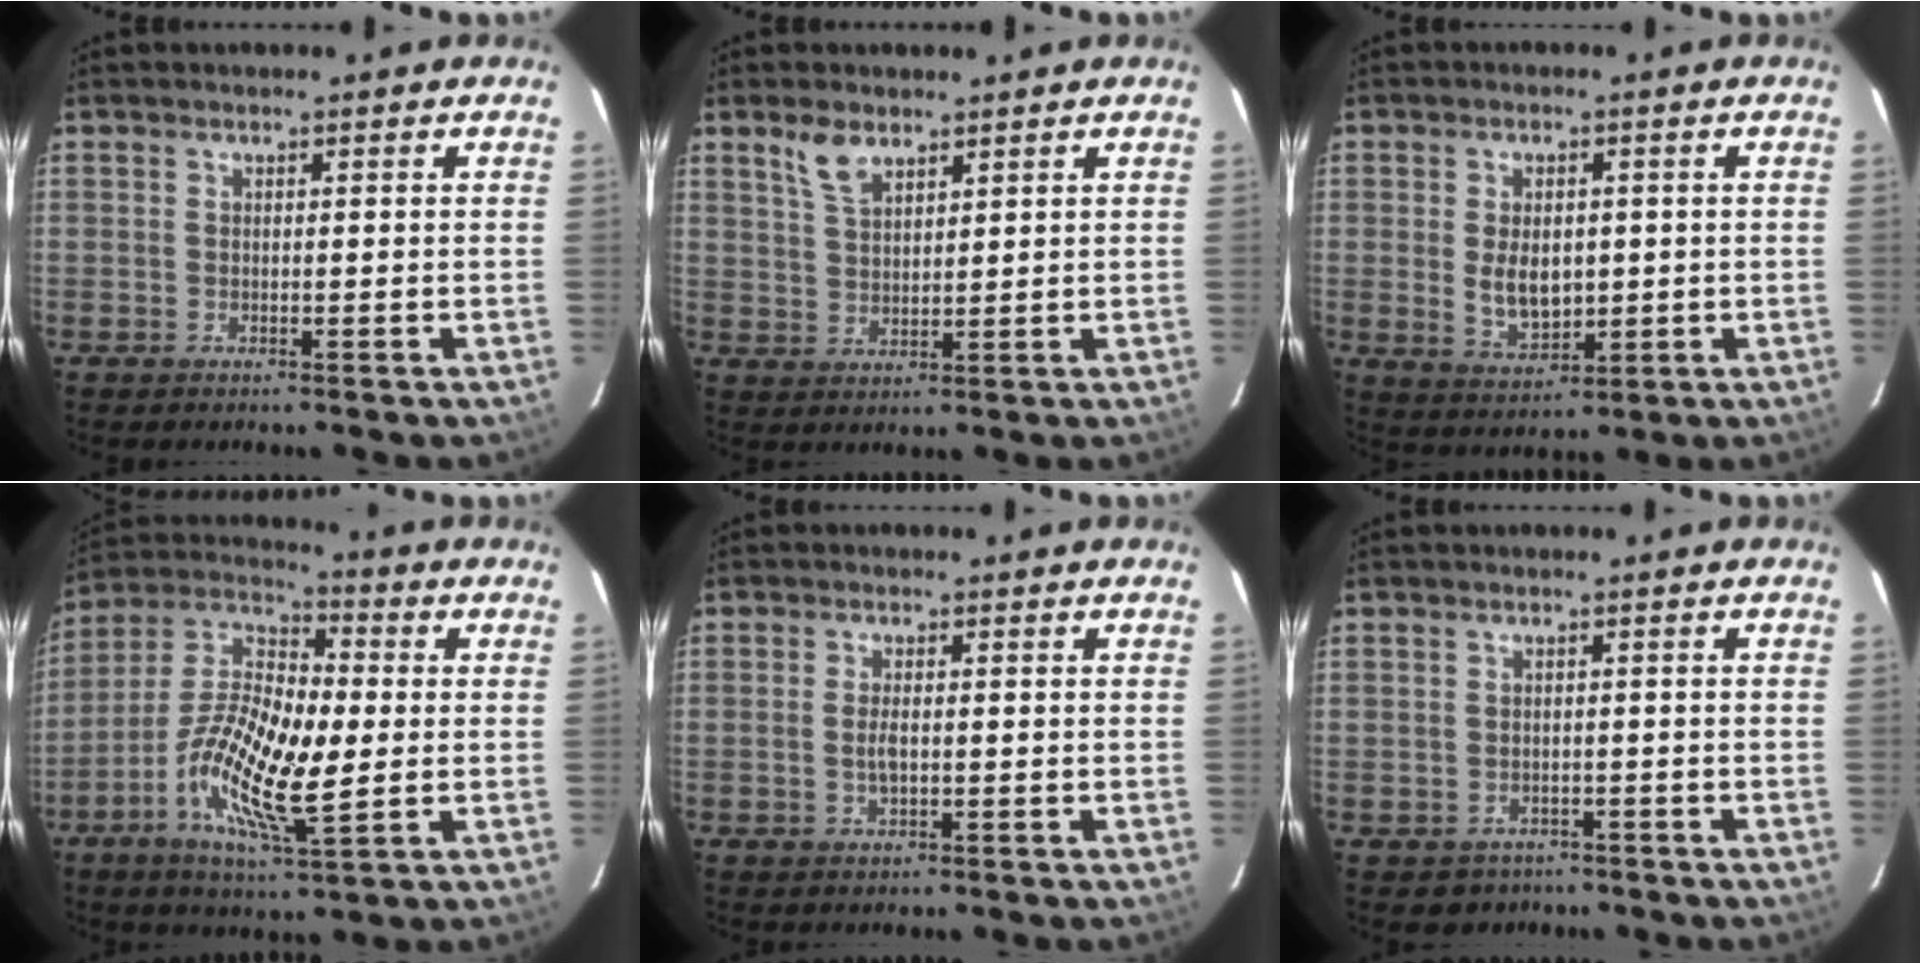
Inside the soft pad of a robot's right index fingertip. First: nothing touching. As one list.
[{"total": 4.9, "force": [3.4, 2.2, 2.7], "torque": [-0.052, 0.005, 0.070]}, {"total": 7.3, "force": [-0.1, 4.7, 5.5], "torque": [-0.106, -0.007, 0.011]}, {"total": 16.0, "force": [-2.9, 5.6, 14.8], "torque": [-0.294, 0.000, -0.066]}, {"total": 2.3, "force": [-0.3, 0.8, 2.1], "torque": [-0.042, -0.002, -0.005]}, {"total": 3.3, "force": [-1.7, 2.8, 0.2], "torque": [-0.008, 0.010, -0.017]}]